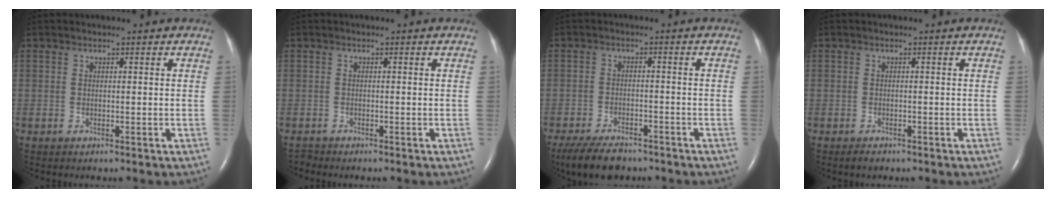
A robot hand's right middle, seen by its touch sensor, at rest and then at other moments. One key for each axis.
{"total": 0.7, "fx": -0.7, "fy": 0.0, "fz": -0.3, "tx": -0.001, "ty": -0.006, "tz": -0.013}
{"total": 8.6, "fx": -6.9, "fy": 3.2, "fz": 4.1, "tx": -0.074, "ty": -0.011, "tz": -0.113}
{"total": 1.2, "fx": -0.9, "fy": 0.5, "fz": 0.5, "tx": -0.014, "ty": -0.002, "tz": -0.012}